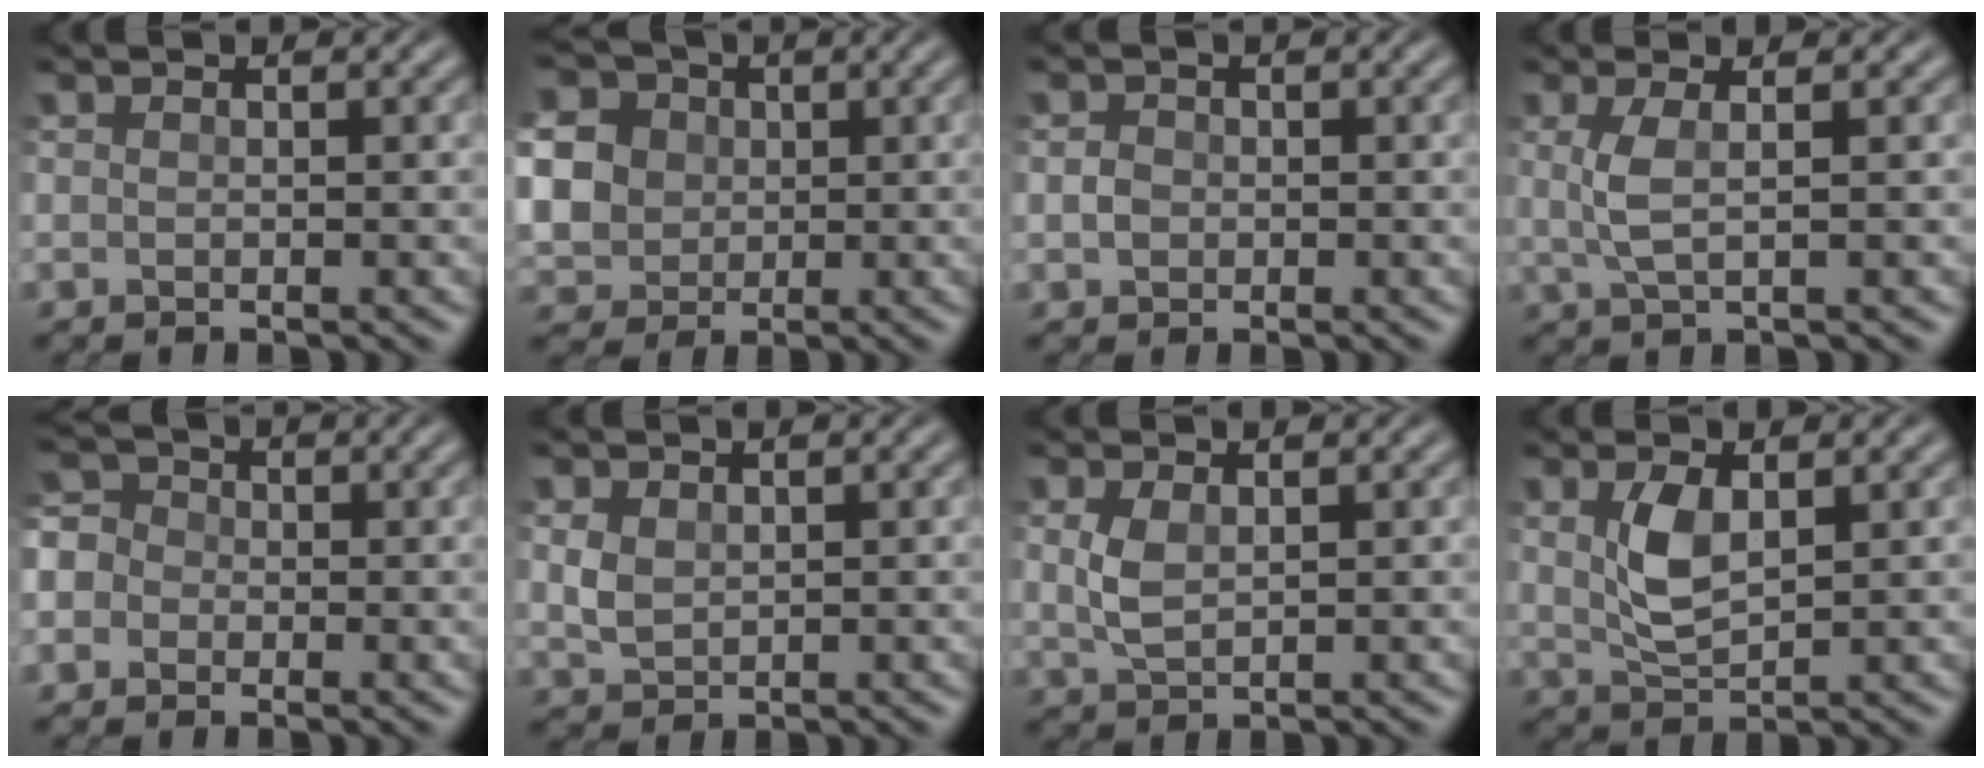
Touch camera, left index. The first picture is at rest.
{"total": 11.4, "force": [1.5, 10.1, 5.1], "torque": [-0.147, 0.005, 0.009]}
{"total": 1.1, "force": [-0.2, 1.0, 0.4], "torque": [-0.007, 0.001, -0.009]}
{"total": 2.3, "force": [0.3, 0.3, 2.3], "torque": [-0.057, 0.001, 0.008]}
{"total": 6.7, "force": [-2.2, 6.0, 1.8], "torque": [-0.047, 0.004, -0.076]}
{"total": 1.9, "force": [0.3, 1.4, 1.2], "torque": [-0.029, -0.002, 0.006]}
{"total": 2.3, "force": [0.4, 1.3, 1.9], "torque": [-0.046, 0.001, 0.012]}
{"total": 3.2, "force": [0.8, 1.2, 2.8], "torque": [-0.066, 0.000, 0.020]}